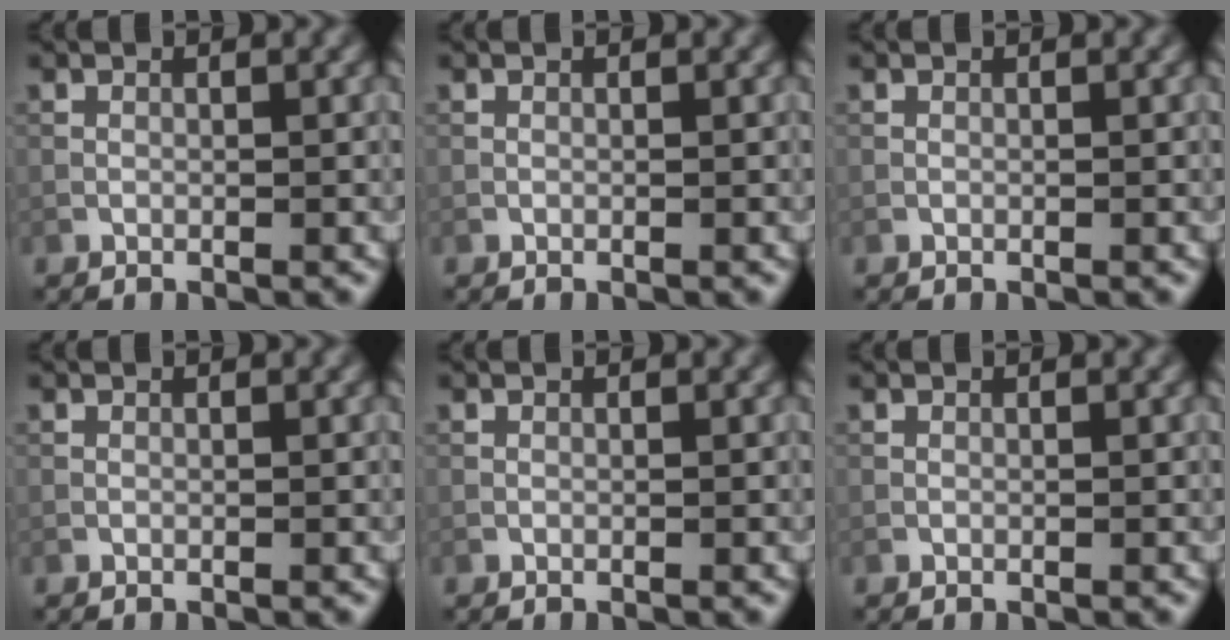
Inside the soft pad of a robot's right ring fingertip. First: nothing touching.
{"total": 0.0}
{"total": 0.0}
{"total": 0.0}
{"total": 0.0}
{"total": 0.0}